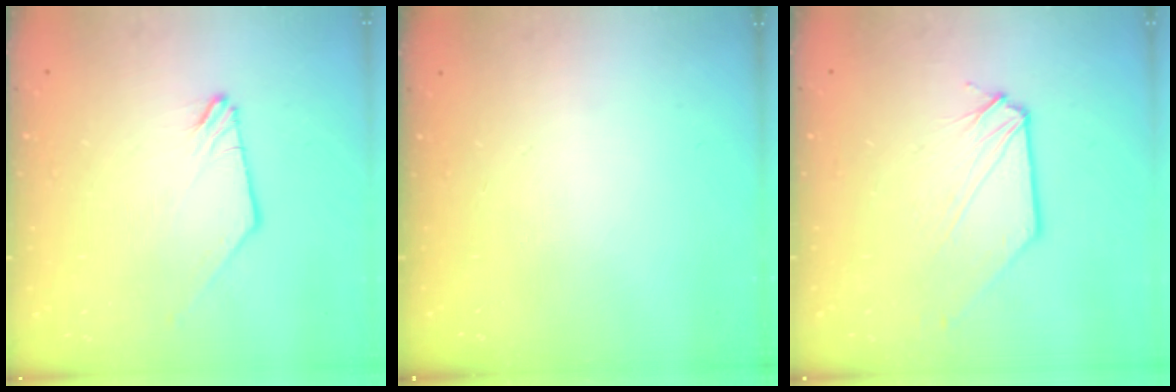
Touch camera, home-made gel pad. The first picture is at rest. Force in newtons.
{"total": 0.0}
{"total": 1.1, "press": 1.1, "slide": 0.1}